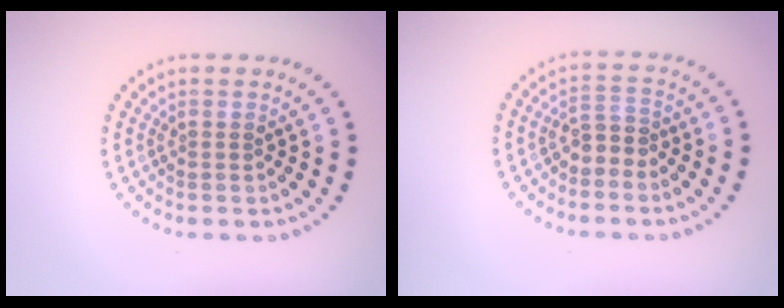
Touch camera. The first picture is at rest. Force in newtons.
{"total": 1.8, "press": 1.5, "slide": 0.9}